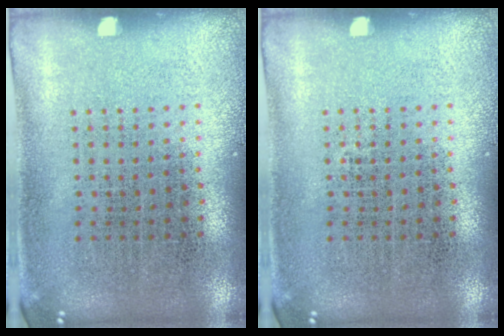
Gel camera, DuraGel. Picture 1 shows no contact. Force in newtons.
{"total": 0.0}